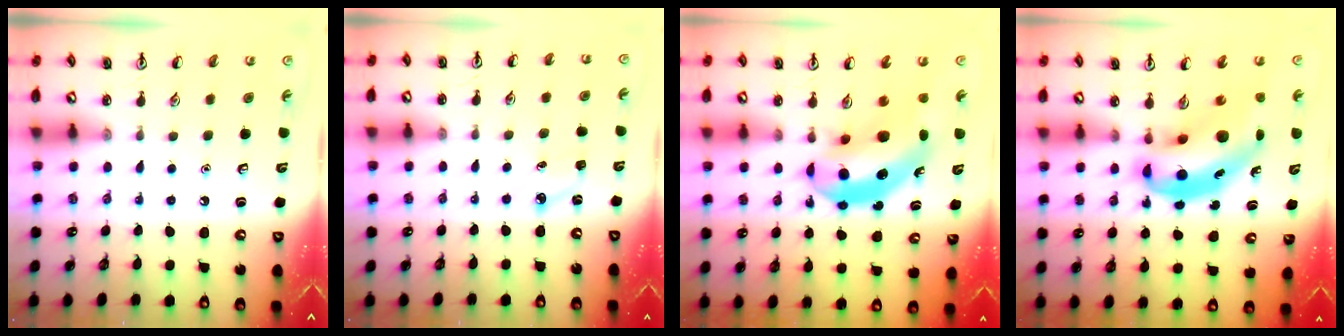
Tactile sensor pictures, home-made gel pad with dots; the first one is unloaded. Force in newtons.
{"total": 3.9, "press": 3.7, "slide": 1.1}
{"total": 12.3, "press": 11.6, "slide": 3.9}
{"total": 9.6, "press": 9.3, "slide": 2.5}